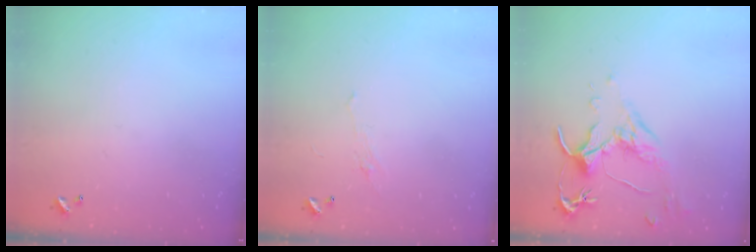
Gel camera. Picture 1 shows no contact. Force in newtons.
{"total": 0.9, "press": 0.5, "slide": 0.7}
{"total": 1.6, "press": 1.4, "slide": 0.7}